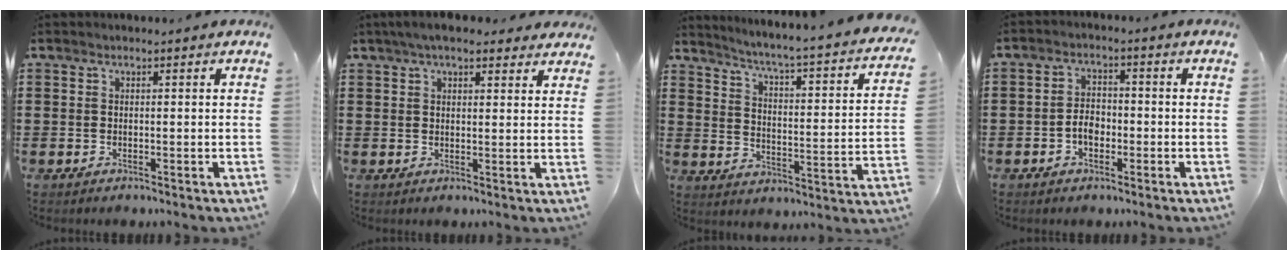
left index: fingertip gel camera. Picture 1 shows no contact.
{"total": 5.1, "force": [4.2, 1.3, 2.6], "torque": [-0.061, 0.001, 0.077]}
{"total": 3.3, "force": [2.5, -0.7, 2.0], "torque": [-0.057, -0.040, 0.025]}
{"total": 3.2, "force": [-1.1, 2.0, 2.1], "torque": [-0.050, 0.003, -0.025]}